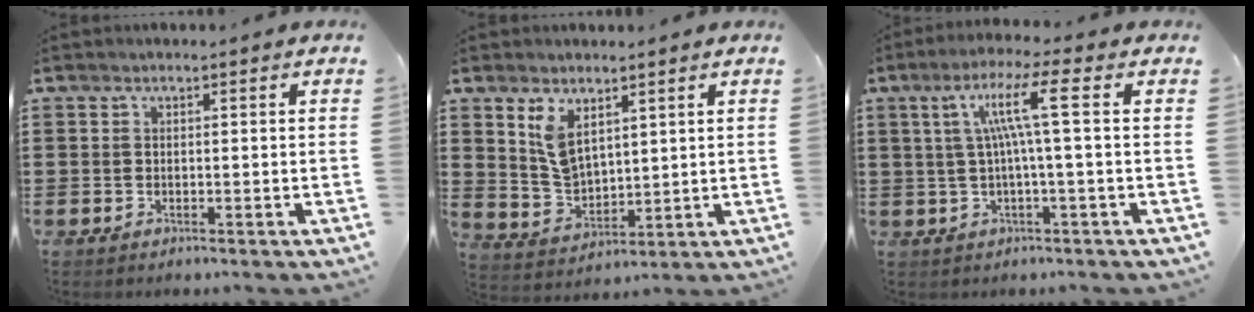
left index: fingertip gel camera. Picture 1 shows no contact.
{"total": 5.9, "force": [3.5, 3.3, 3.4], "torque": [-0.078, -0.006, 0.062]}
{"total": 7.7, "force": [1.6, 0.1, 7.5], "torque": [-0.158, 0.005, 0.015]}